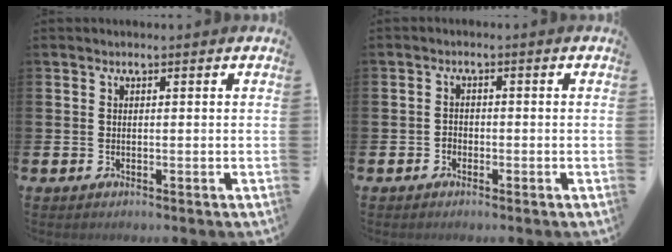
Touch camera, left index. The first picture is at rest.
{"total": 1.3, "force": [-0.7, 1.0, 0.3], "torque": [-0.001, 0.000, -0.017]}